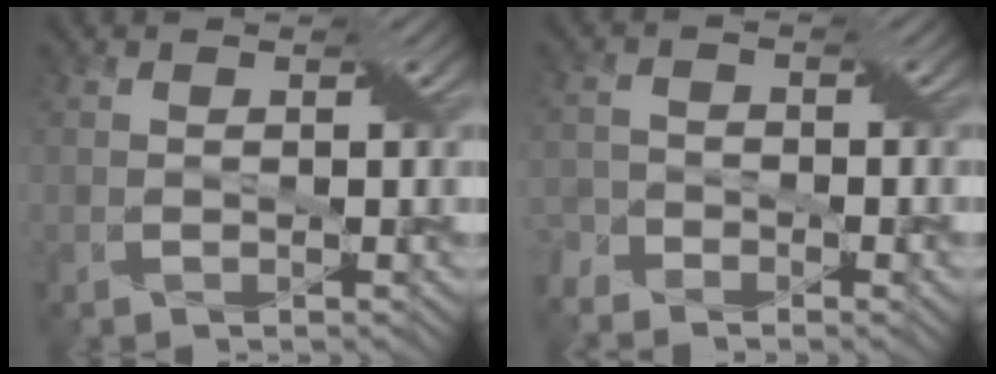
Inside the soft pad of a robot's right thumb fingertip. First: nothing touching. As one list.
[{"total": 4.0, "force": [-3.1, 1.9, 1.6], "torque": [-0.036, -0.007, -0.067]}]